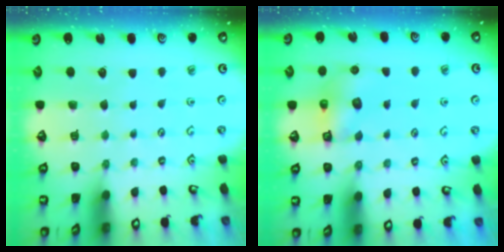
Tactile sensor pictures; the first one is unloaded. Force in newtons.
{"total": 6.2, "press": 6.2, "slide": 0.2}